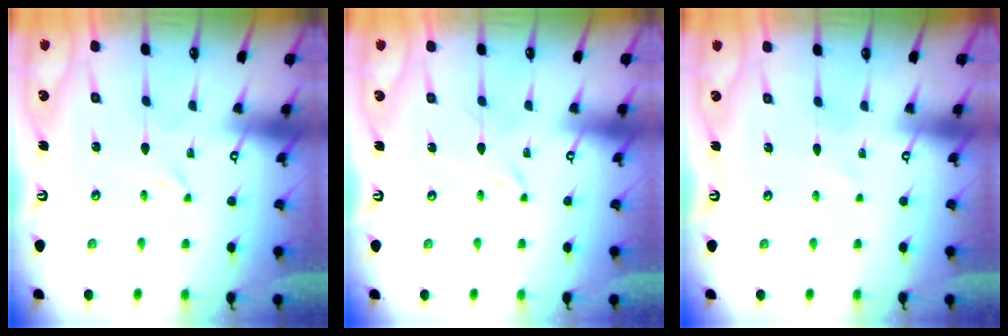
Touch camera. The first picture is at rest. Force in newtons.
{"total": 2.8, "press": 2.8, "slide": 0.4}
{"total": 2.4, "press": 2.4, "slide": 0.2}